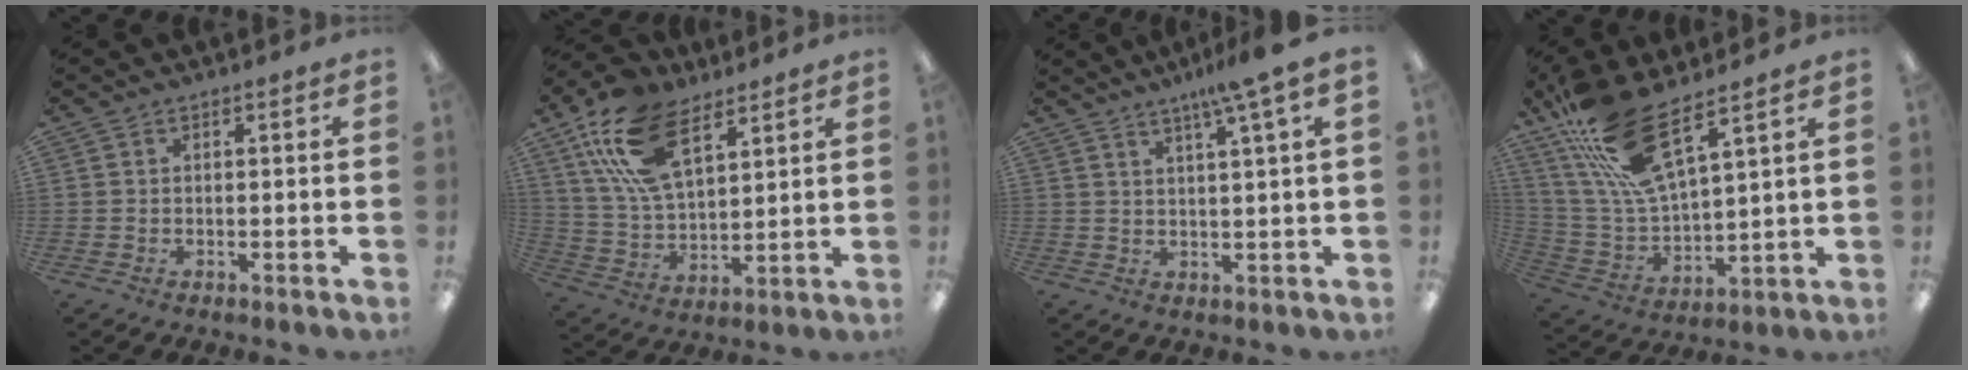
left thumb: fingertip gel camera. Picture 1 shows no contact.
{"total": 18.6, "force": [10.4, 9.6, 12.0], "torque": [-0.260, -0.023, 0.188]}
{"total": 6.9, "force": [4.6, -0.5, 5.2], "torque": [-0.097, -0.015, 0.073]}
{"total": 17.8, "force": [12.4, 5.3, 11.6], "torque": [-0.256, -0.065, 0.221]}